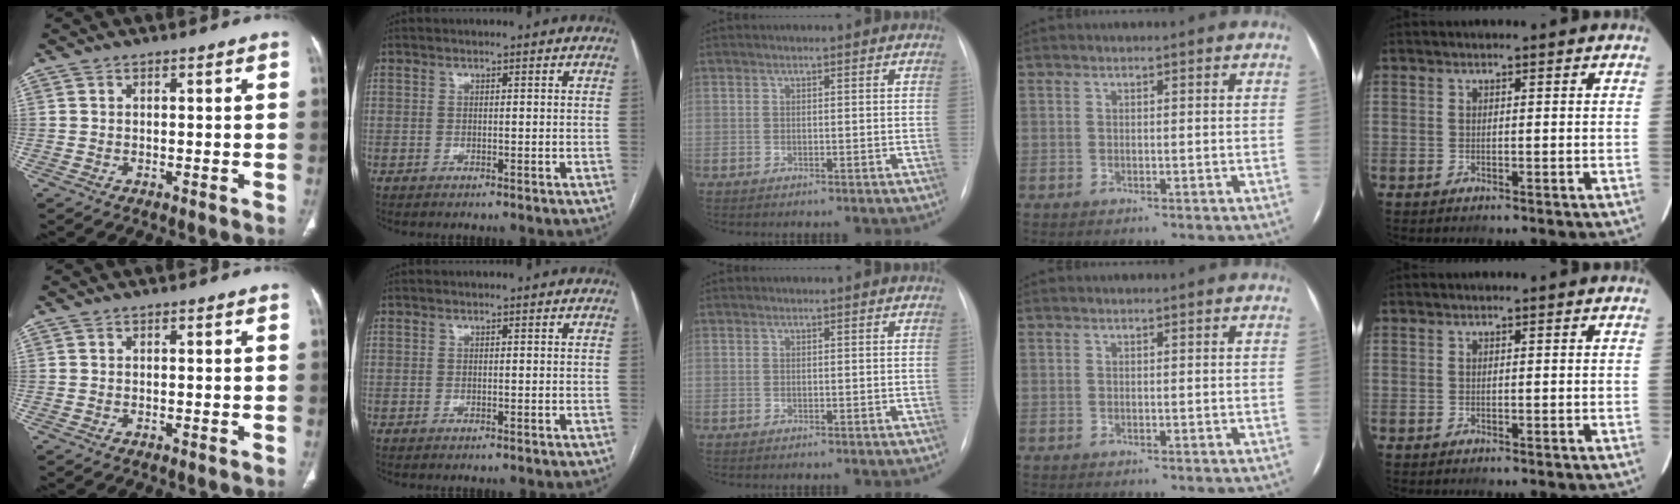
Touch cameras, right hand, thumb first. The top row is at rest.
{}